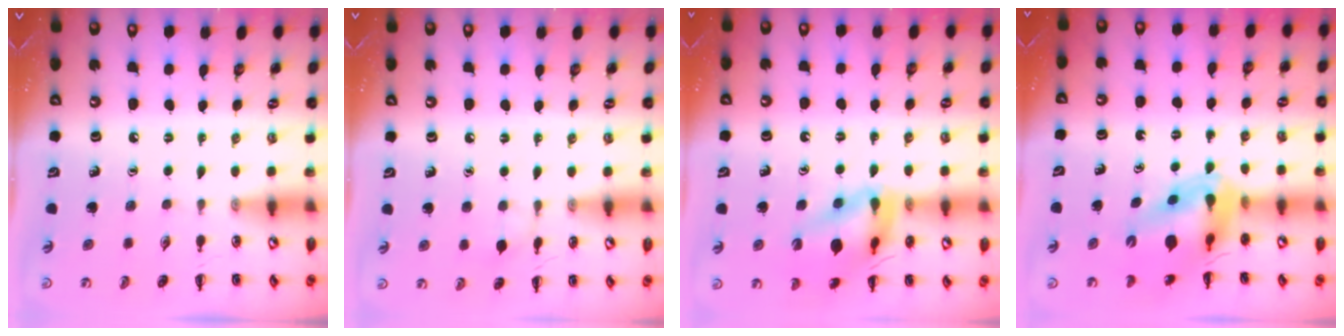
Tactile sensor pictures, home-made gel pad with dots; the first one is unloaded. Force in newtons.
{"total": 5.2, "press": 4.9, "slide": 1.8}
{"total": 13.2, "press": 13.1, "slide": 1.7}
{"total": 12.0, "press": 11.5, "slide": 3.5}